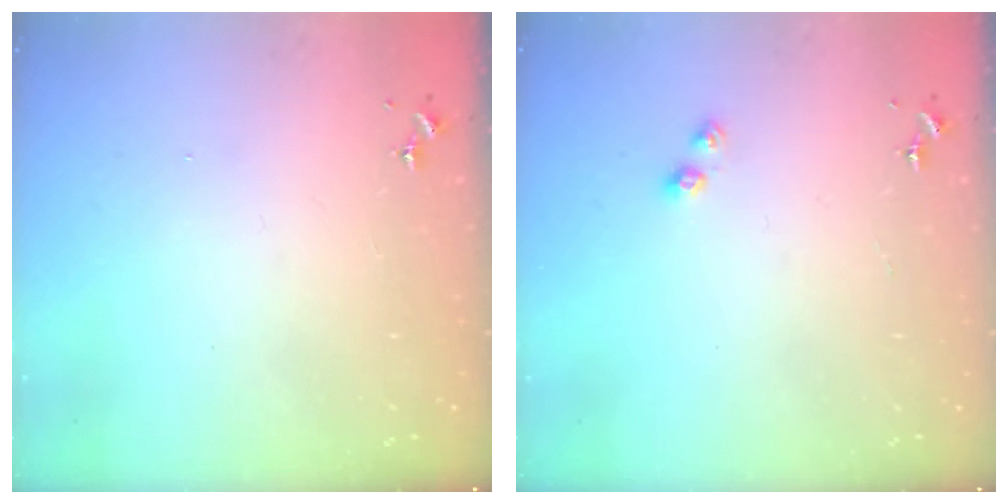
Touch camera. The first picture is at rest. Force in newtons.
{"total": 4.1, "press": 4.1, "slide": 0.5}